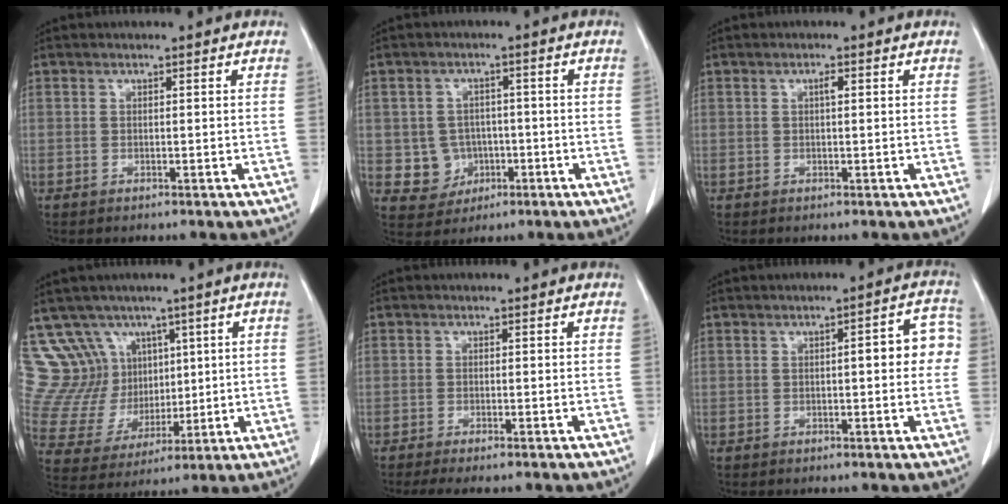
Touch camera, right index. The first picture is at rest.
{"total": 5.3, "force": [-0.7, 5.2, 1.0], "torque": [-0.012, 0.010, 0.002]}
{"total": 0.9, "force": [0.2, 0.2, 0.9], "torque": [-0.017, 0.003, 0.003]}
{"total": 12.5, "force": [7.3, 9.7, 3.1], "torque": [-0.078, 0.051, 0.162]}
{"total": 3.9, "force": [-3.3, 0.1, 2.2], "torque": [-0.028, -0.007, -0.050]}
{"total": 5.5, "force": [0.2, 1.6, 5.3], "torque": [-0.059, 0.020, -0.002]}